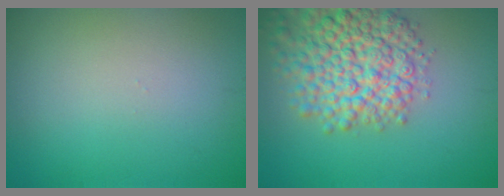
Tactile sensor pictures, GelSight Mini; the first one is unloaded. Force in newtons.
{"total": 8.3, "press": 8.3, "slide": 0.3}